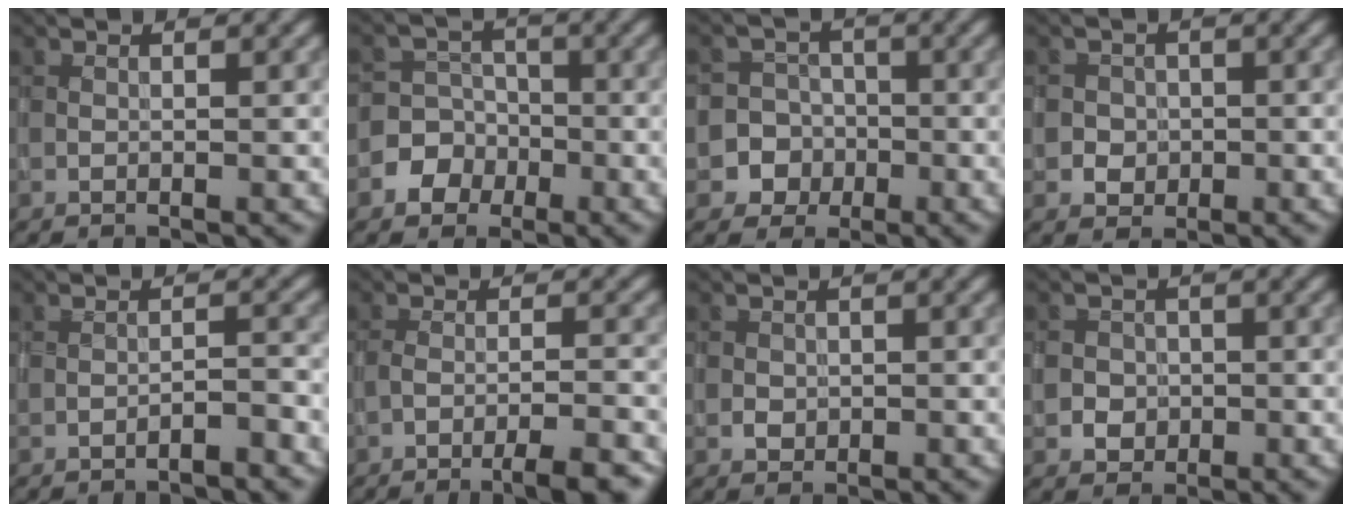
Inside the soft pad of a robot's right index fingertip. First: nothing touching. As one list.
[{"total": 4.3, "force": [-1.8, 3.9, 0.5], "torque": [0.028, 0.003, -0.057]}, {"total": 6.4, "force": [-2.5, 5.9, 0.1], "torque": [0.021, -0.001, -0.060]}, {"total": 2.3, "force": [-0.5, 2.2, 0.3], "torque": [0.020, 0.003, -0.020]}, {"total": 1.4, "force": [-1.2, 0.1, 0.8], "torque": [-0.006, 0.009, -0.018]}, {"total": 5.2, "force": [-3.7, 1.0, 3.4], "torque": [-0.055, -0.008, -0.055]}, {"total": 0.9, "force": [-0.1, 0.9, 0.2], "torque": [0.003, -0.002, -0.002]}, {"total": 2.3, "force": [-0.7, 2.2, 0.4], "torque": [0.018, 0.004, -0.022]}]